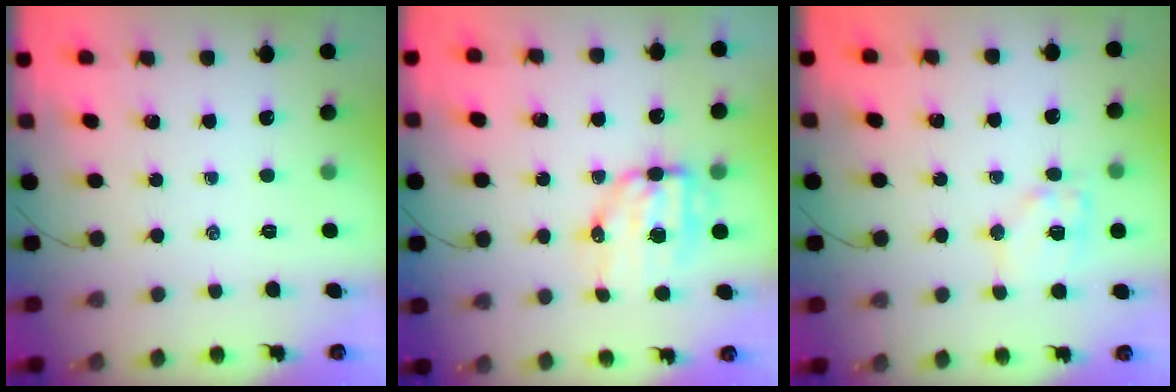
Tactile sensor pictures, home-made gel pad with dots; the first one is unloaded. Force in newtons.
{"total": 8.7, "press": 8.5, "slide": 2.0}
{"total": 10.1, "press": 10.0, "slide": 1.5}